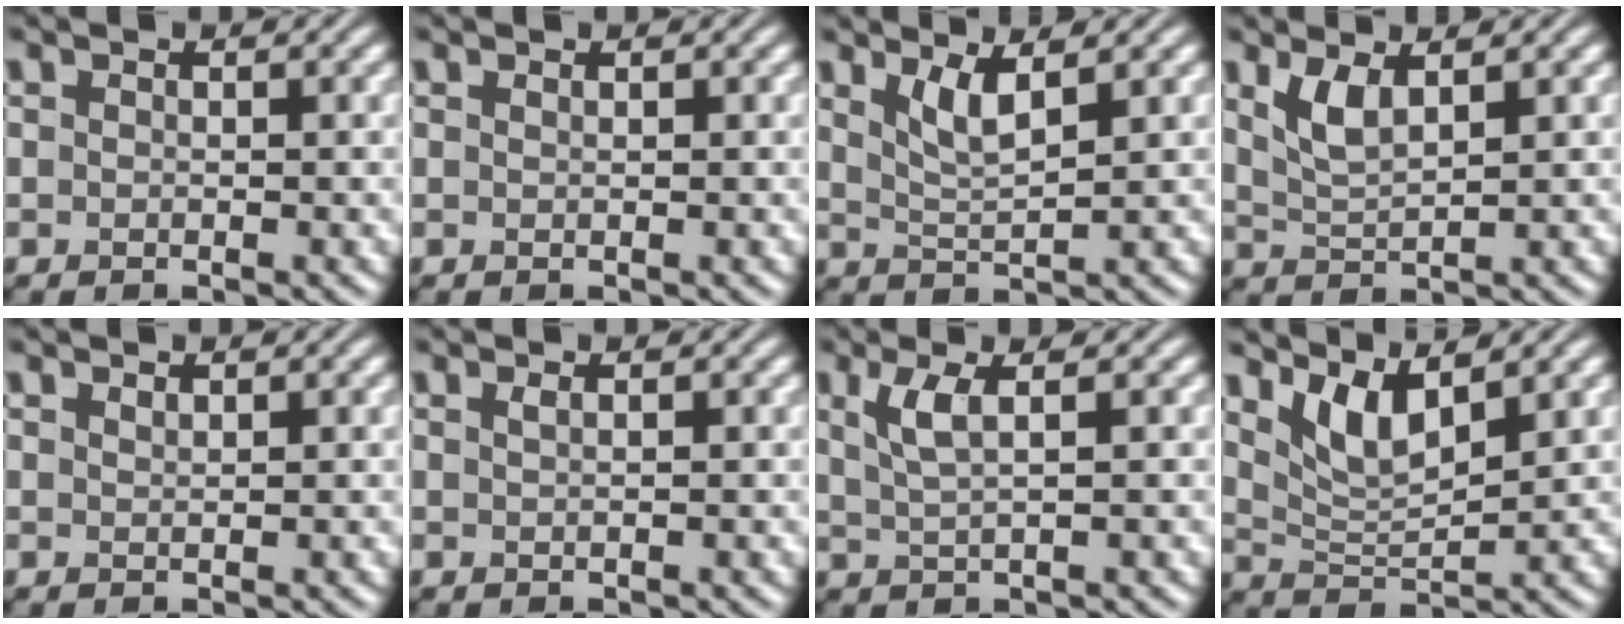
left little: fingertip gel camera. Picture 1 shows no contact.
{"total": 0.0}
{"total": 2.7, "force": [1.7, 0.6, 2.1], "torque": [-0.042, -0.007, 0.036]}
{"total": 2.6, "force": [1.5, 0.9, 2.0], "torque": [-0.047, -0.007, 0.033]}
{"total": 0.6, "force": [0.5, 0.1, 0.2], "torque": [-0.003, -0.002, 0.013]}
{"total": 0.6, "force": [0.3, 0.2, 0.5], "torque": [-0.007, 0.003, 0.006]}
{"total": 2.7, "force": [1.0, 0.7, 2.4], "torque": [-0.047, 0.000, 0.021]}
{"total": 4.2, "force": [2.7, 1.3, 2.9], "torque": [-0.066, -0.009, 0.055]}